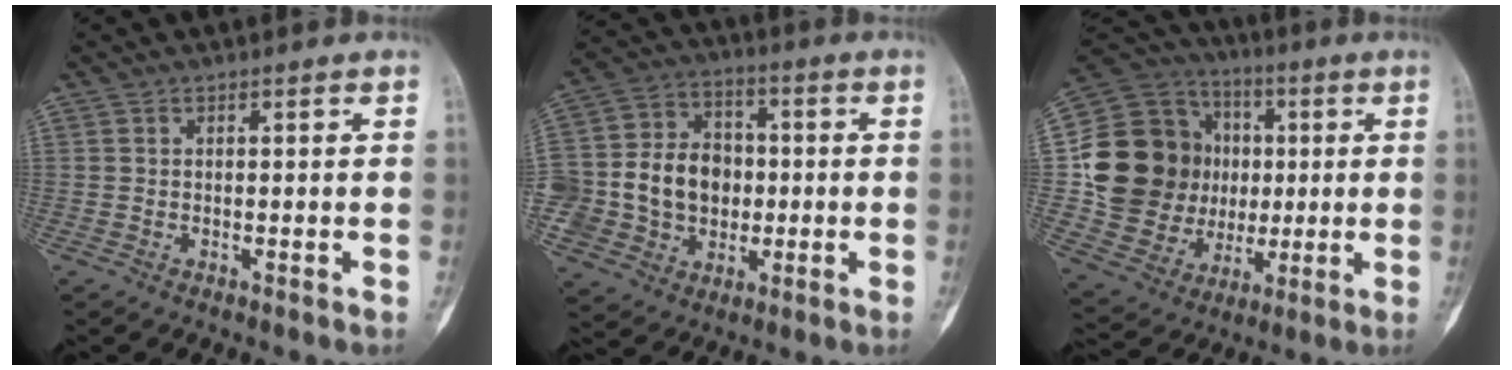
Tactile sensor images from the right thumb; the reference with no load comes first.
{"total": 17.5, "force": [-1.1, 14.8, 9.4], "torque": [-0.140, 0.039, -0.008]}
{"total": 23.8, "force": [1.5, 20.0, 12.8], "torque": [-0.195, 0.032, 0.047]}